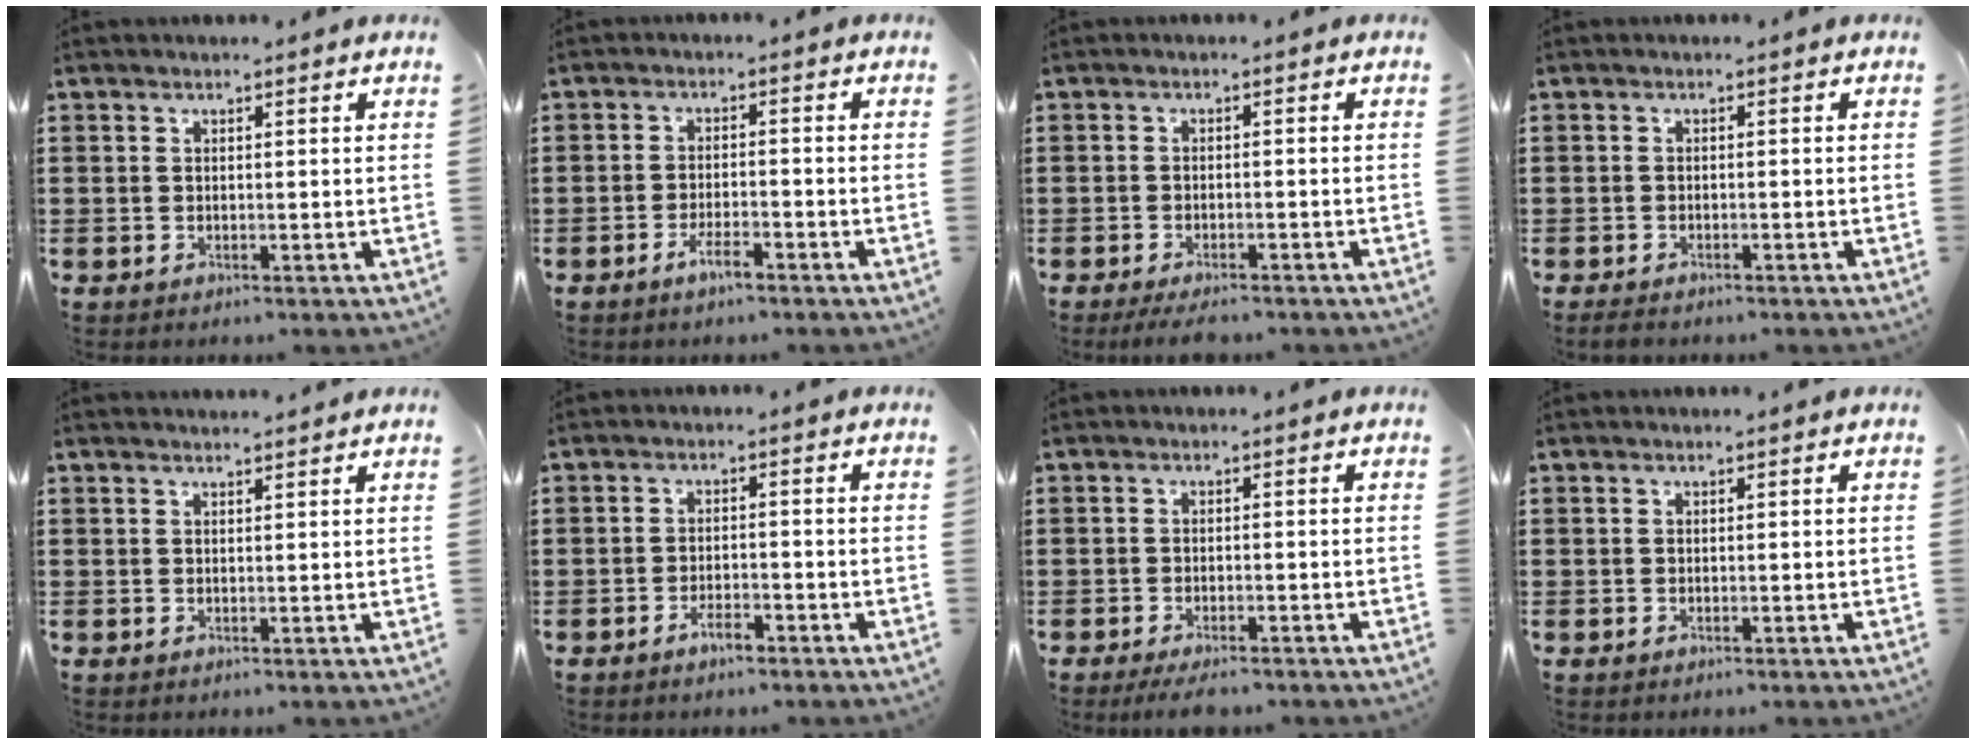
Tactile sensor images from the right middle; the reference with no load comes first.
{"total": 3.3, "force": [-2.2, 0.8, 2.3], "torque": [-0.046, 0.004, -0.043]}
{"total": 2.2, "force": [-2.0, 0.2, 0.8], "torque": [-0.015, 0.000, -0.039]}
{"total": 0.9, "force": [-0.9, 0.2, 0.2], "torque": [-0.008, -0.003, -0.017]}
{"total": 1.1, "force": [1.1, -0.1, 0.2], "torque": [0.003, -0.004, 0.019]}
{"total": 2.9, "force": [-2.0, 0.8, 1.9], "torque": [-0.033, 0.006, -0.038]}
{"total": 1.9, "force": [-1.7, 0.1, 0.8], "torque": [-0.023, -0.002, -0.034]}
{"total": 0.0}